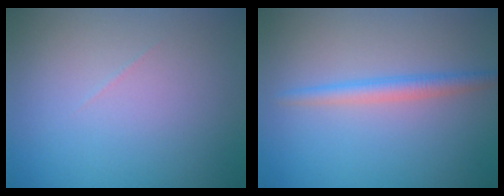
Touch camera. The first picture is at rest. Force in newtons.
{"total": 2.2, "press": 2.2, "slide": 0.0}